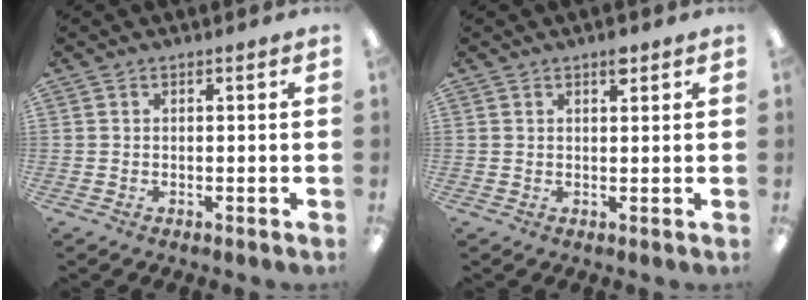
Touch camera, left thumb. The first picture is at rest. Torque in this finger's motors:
{"motor_torque": [0.67, 0.19, 0.87, -0.49, 0.04]}